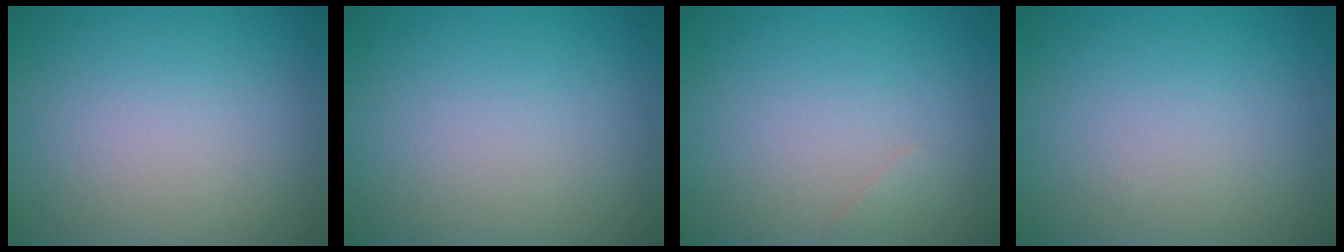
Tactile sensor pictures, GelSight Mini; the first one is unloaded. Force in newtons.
{"total": 0.0}
{"total": 0.5, "press": 0.5, "slide": 0.1}
{"total": 0.0}